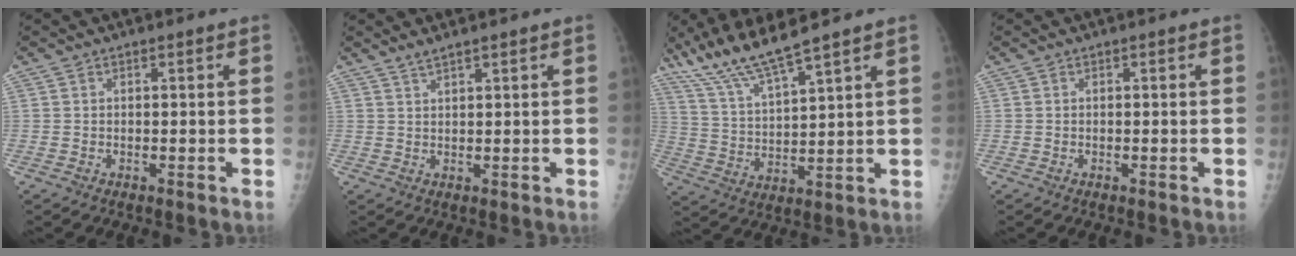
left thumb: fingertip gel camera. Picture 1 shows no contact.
{"total": 2.2, "force": [1.9, 0.0, 1.1], "torque": [-0.022, -0.005, 0.038]}
{"total": 11.4, "force": [9.1, 0.7, 6.8], "torque": [-0.137, -0.040, 0.186]}
{"total": 0.0}